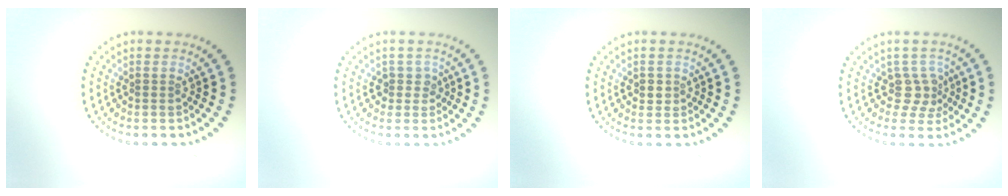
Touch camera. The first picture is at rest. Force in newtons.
{"total": 1.5, "press": 1.2, "slide": 0.9}
{"total": 1.0, "press": 0.9, "slide": 0.5}
{"total": 2.3, "press": 1.6, "slide": 1.6}